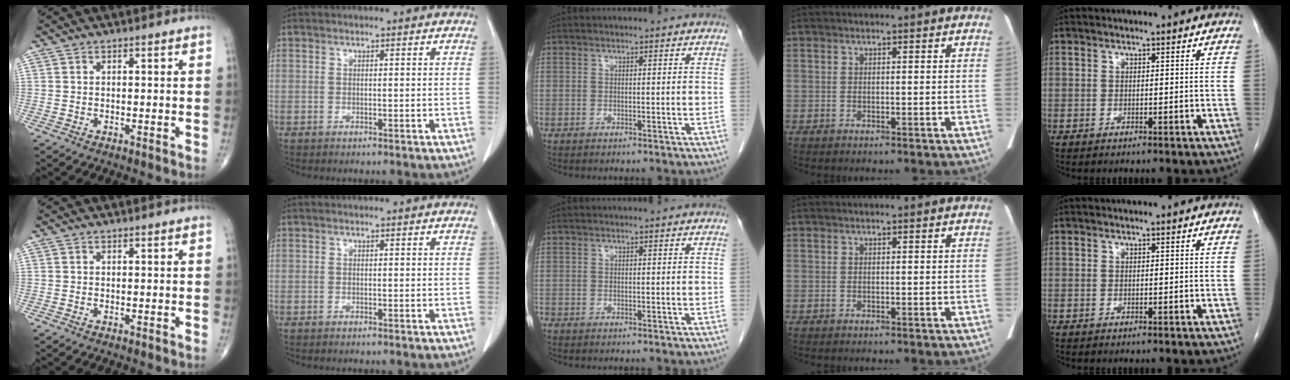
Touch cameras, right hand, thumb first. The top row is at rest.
{}